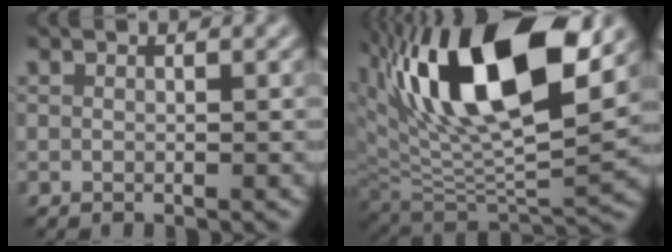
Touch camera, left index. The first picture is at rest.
{"total": 15.2, "force": [7.3, 6.1, 11.9], "torque": [-0.203, 0.008, 0.126]}